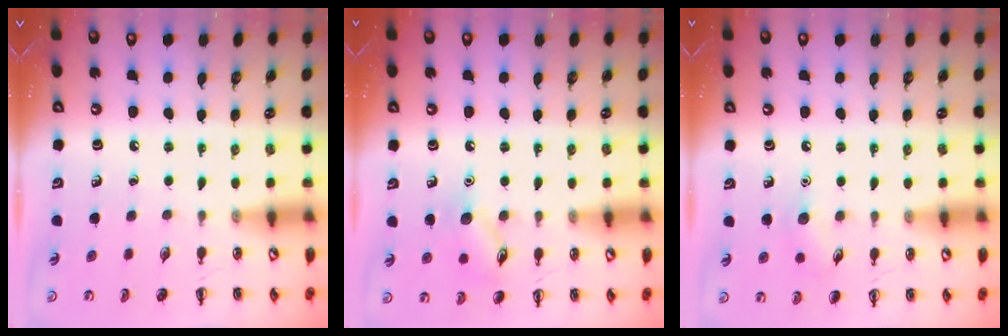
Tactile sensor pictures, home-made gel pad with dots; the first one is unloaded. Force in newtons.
{"total": 8.6, "press": 8.6, "slide": 0.9}
{"total": 6.7, "press": 6.5, "slide": 1.6}